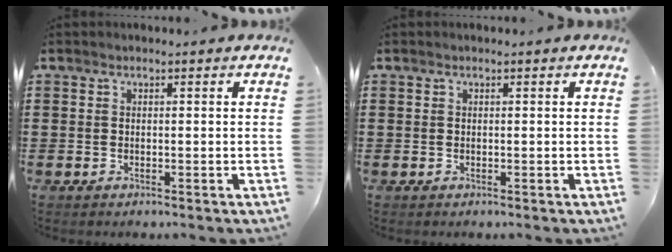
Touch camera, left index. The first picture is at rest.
{"total": 0.0}